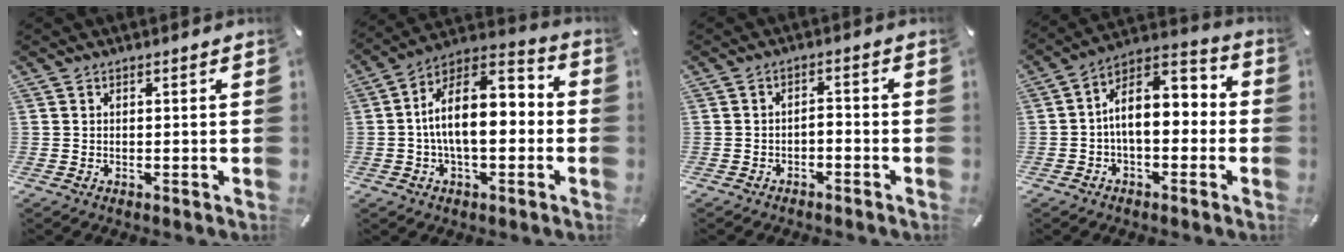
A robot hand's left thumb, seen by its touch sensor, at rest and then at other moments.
{"total": 14.6, "force": [-1.5, 8.3, 11.9], "torque": [-0.204, 0.004, -0.027]}
{"total": 2.5, "force": [-2.1, 0.9, 1.0], "torque": [-0.020, 0.014, -0.043]}
{"total": 10.2, "force": [-0.8, 6.9, 7.4], "torque": [-0.129, 0.002, -0.013]}